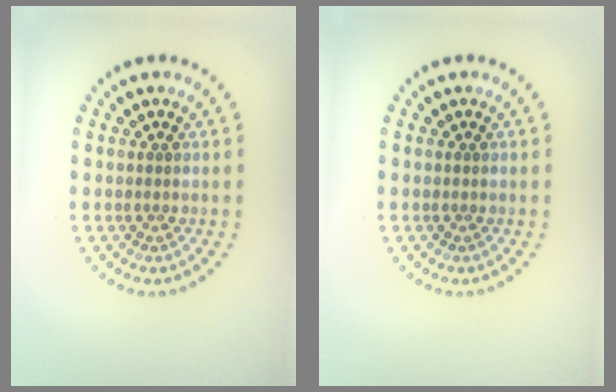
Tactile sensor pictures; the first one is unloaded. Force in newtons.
{"total": 0.0}